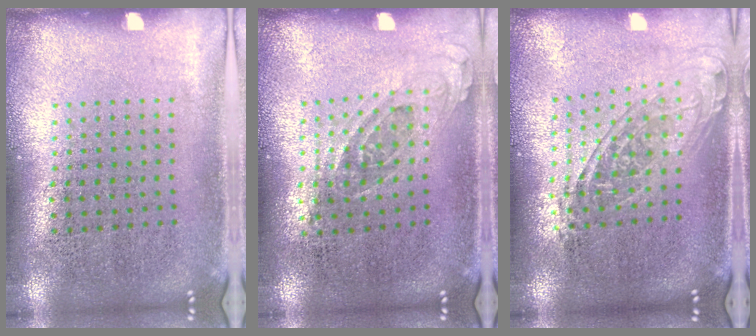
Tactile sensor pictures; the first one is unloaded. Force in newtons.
{"total": 0.7, "press": 0.6, "slide": 0.3}
{"total": 1.6, "press": 1.2, "slide": 1.0}